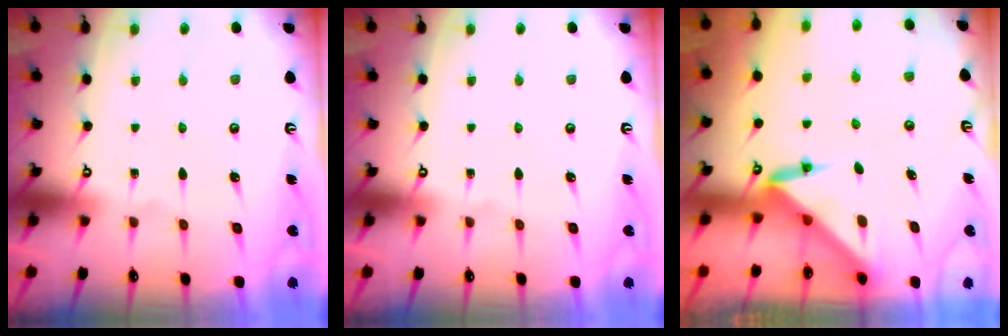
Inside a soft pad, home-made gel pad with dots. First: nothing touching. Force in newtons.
{"total": 0.0}
{"total": 3.2, "press": 3.2, "slide": 0.0}